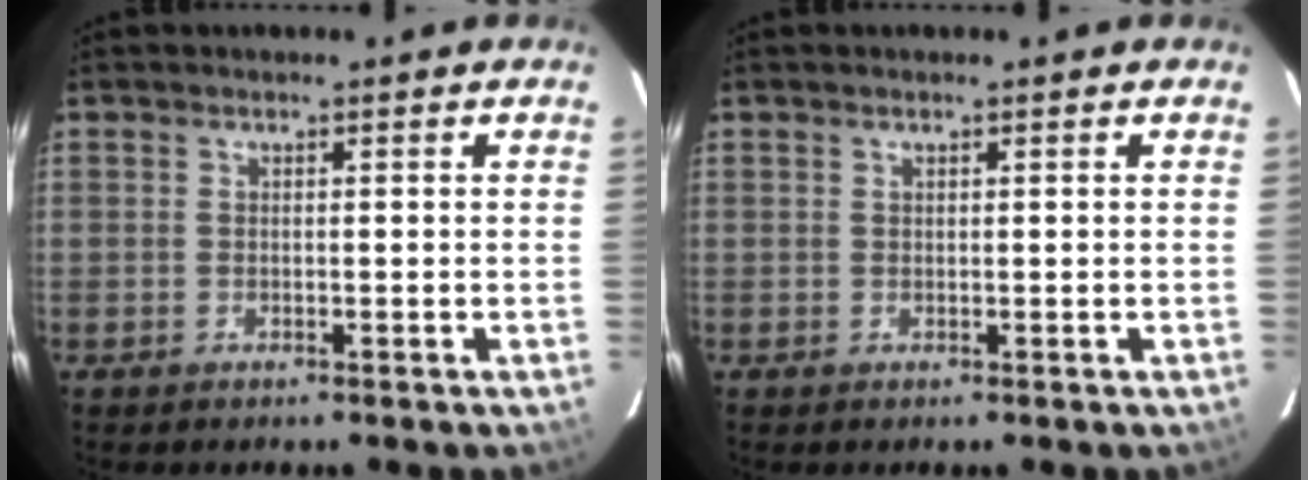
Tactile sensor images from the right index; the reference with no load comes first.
{"total": 0.0}